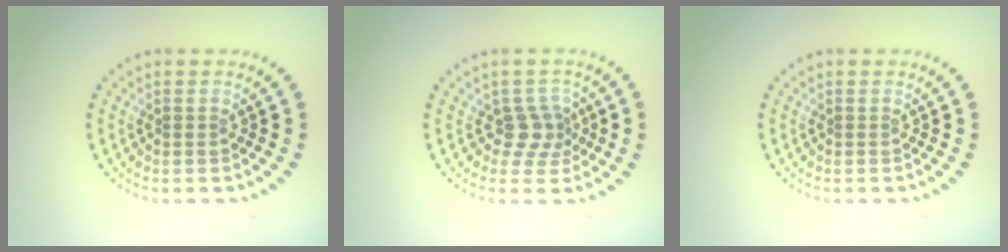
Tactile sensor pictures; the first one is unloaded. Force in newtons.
{"total": 2.5, "press": 1.9, "slide": 1.6}
{"total": 0.0}